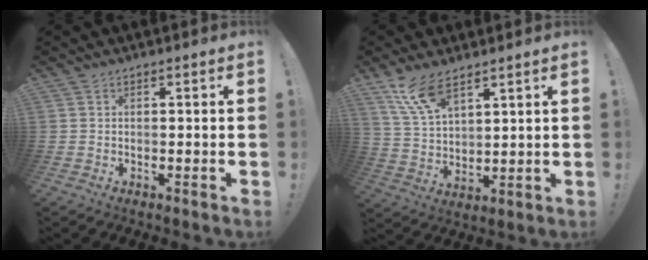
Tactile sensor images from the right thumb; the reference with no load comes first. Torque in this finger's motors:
{"motor_torque": [0.44, 0.44, 0.19, 0.12, 0.07]}